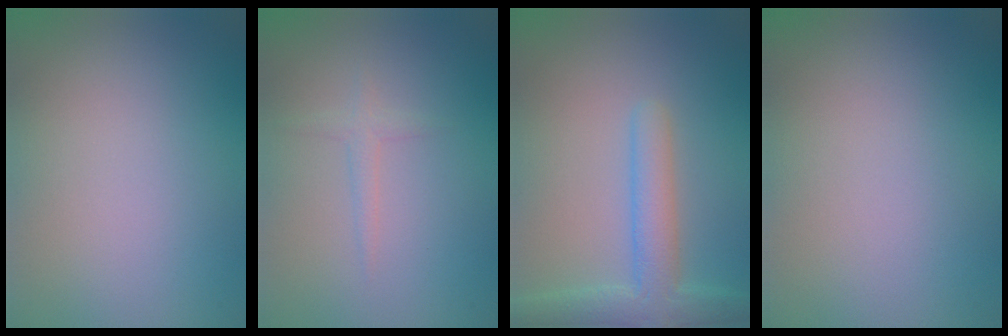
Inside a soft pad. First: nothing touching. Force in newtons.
{"total": 1.1, "press": 1.1, "slide": 0.1}
{"total": 4.0, "press": 4.0, "slide": 0.2}
{"total": 0.0}